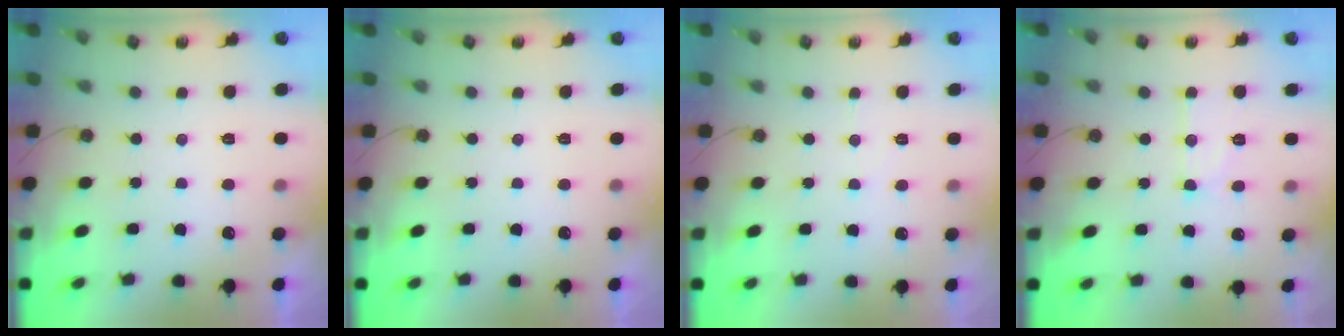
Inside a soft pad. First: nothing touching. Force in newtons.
{"total": 0.0}
{"total": 4.4, "press": 4.3, "slide": 0.7}
{"total": 9.5, "press": 9.5, "slide": 0.9}